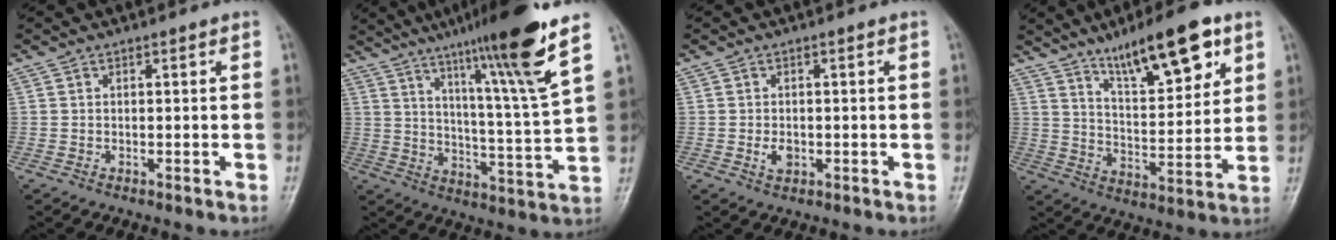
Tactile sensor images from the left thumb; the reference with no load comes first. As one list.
[{"total": 17.8, "force": [11.2, -0.3, 13.8], "torque": [-0.207, -0.056, 0.174]}, {"total": 2.2, "force": [-0.4, 1.5, 1.5], "torque": [-0.025, -0.001, -0.006]}, {"total": 15.7, "force": [9.5, 4.6, 11.6], "torque": [-0.156, -0.045, 0.158]}]